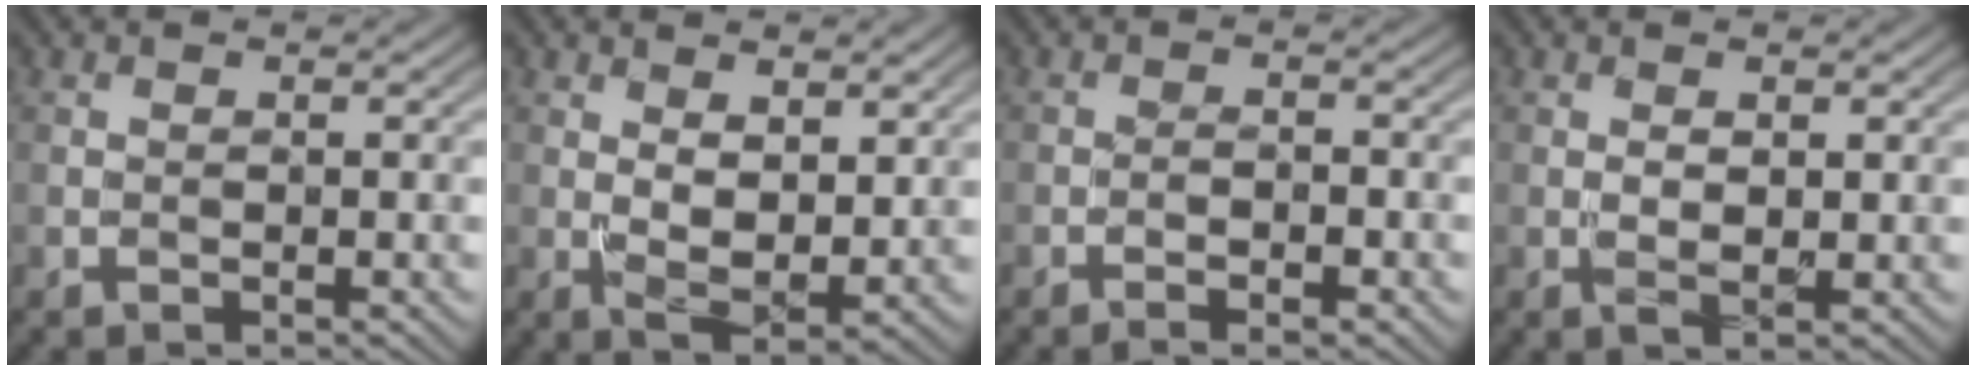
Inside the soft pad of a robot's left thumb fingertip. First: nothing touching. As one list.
[{"total": 3.5, "force": [2.2, 1.0, 2.5], "torque": [-0.057, -0.014, 0.047]}, {"total": 2.4, "force": [-1.6, 0.2, 1.7], "torque": [-0.034, 0.003, -0.027]}, {"total": 1.2, "force": [0.7, 0.0, 1.0], "torque": [-0.024, -0.006, 0.017]}]